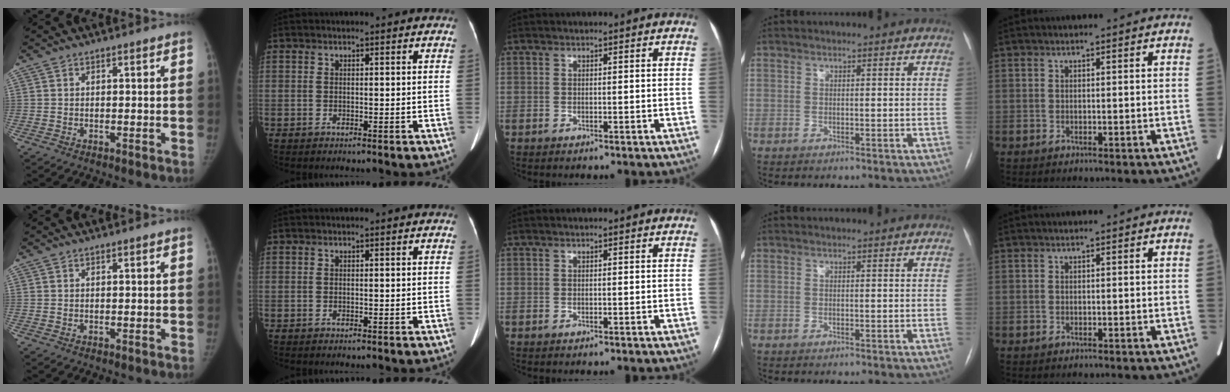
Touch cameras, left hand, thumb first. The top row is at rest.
{}